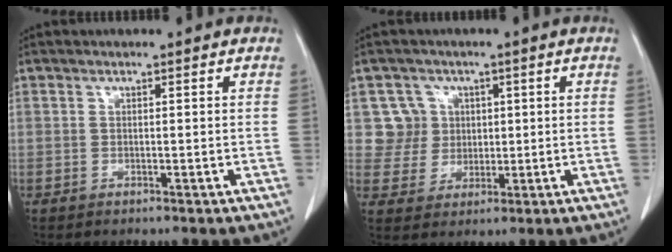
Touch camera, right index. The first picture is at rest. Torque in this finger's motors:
{"motor_torque": [-0.04, 0.02, -0.01, 0.00]}